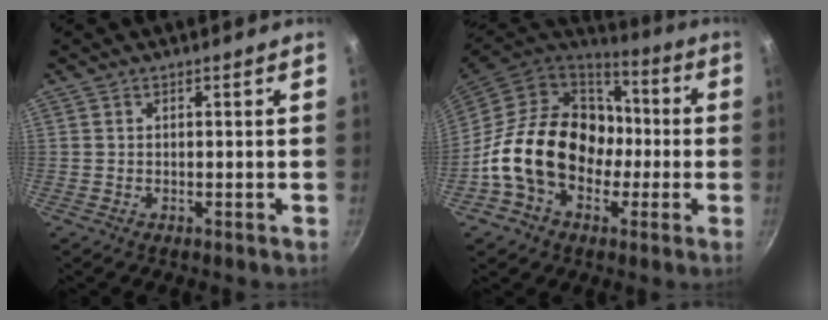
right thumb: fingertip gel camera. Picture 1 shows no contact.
{"total": 21.9, "force": [-2.6, 16.7, 13.9], "torque": [-0.212, 0.059, -0.041]}